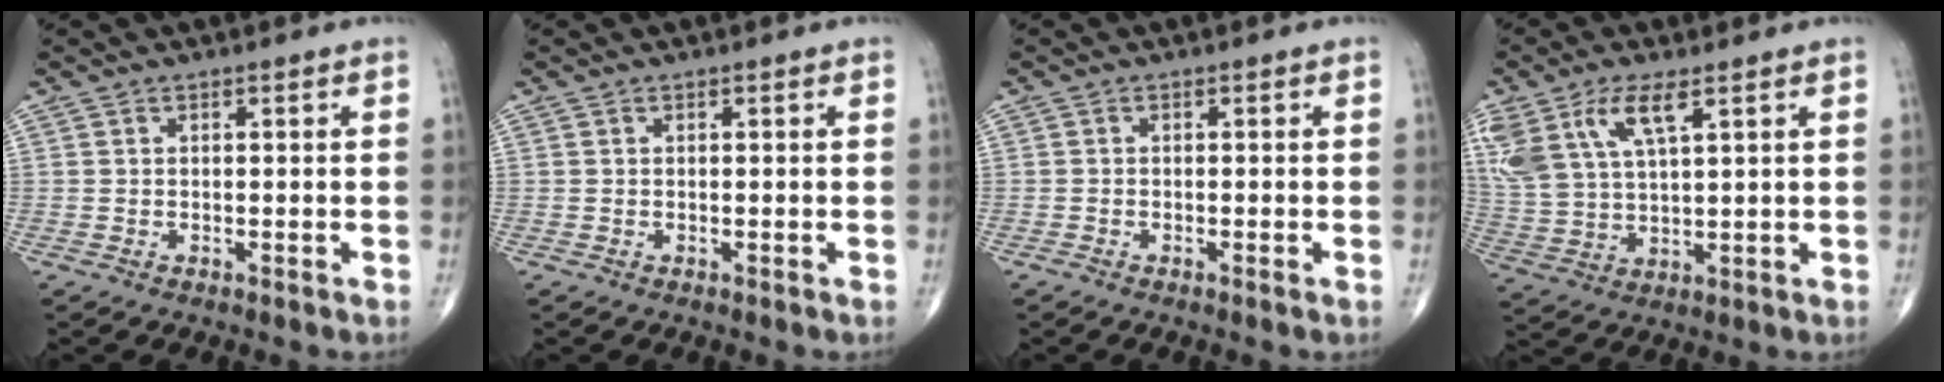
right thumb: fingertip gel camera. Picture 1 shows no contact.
{"total": 0.0}
{"total": 0.5, "force": [-0.3, 0.0, 0.4], "torque": [-0.013, -0.002, -0.008]}
{"total": 12.5, "force": [6.2, 5.2, 9.5], "torque": [-0.208, -0.010, 0.128]}